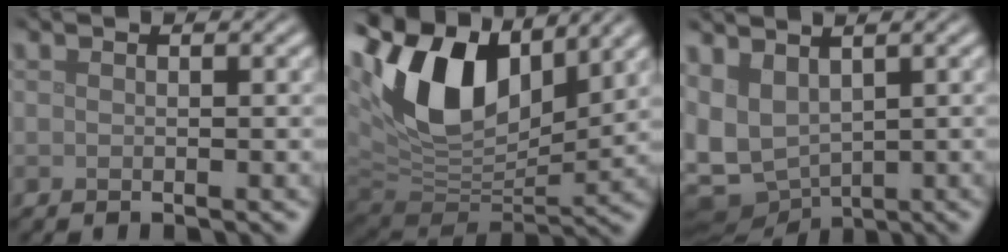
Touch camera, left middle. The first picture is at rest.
{"total": 12.9, "force": [5.3, 7.2, 9.3], "torque": [-0.190, 0.013, 0.096]}
{"total": 6.2, "force": [0.1, 4.2, 4.5], "torque": [-0.110, -0.019, 0.015]}